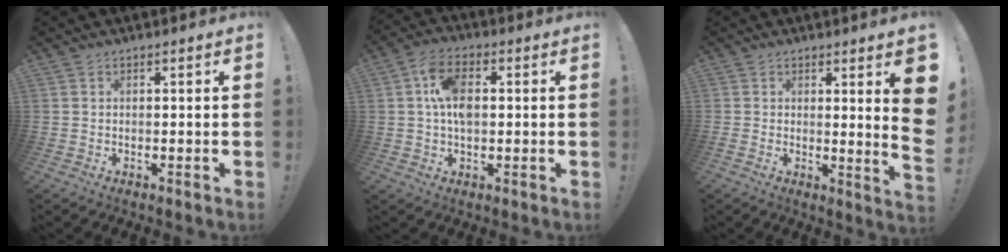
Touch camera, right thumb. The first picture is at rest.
{"total": 9.6, "force": [0.9, 5.7, 7.7], "torque": [-0.149, 0.009, 0.016]}
{"total": 8.1, "force": [2.0, -0.2, 7.8], "torque": [-0.094, -0.036, 0.029]}